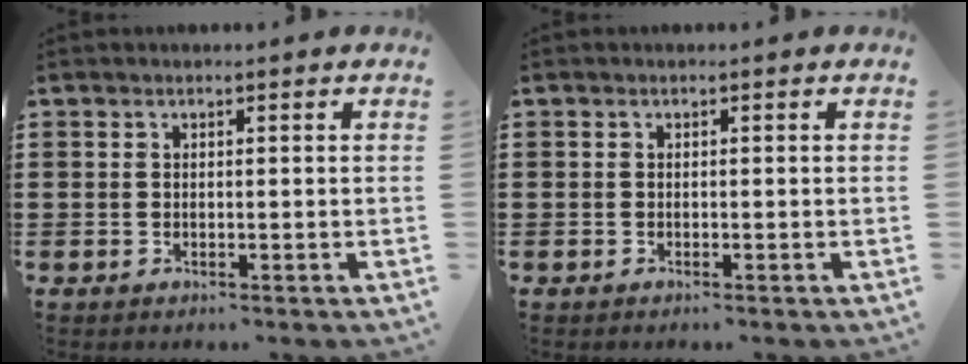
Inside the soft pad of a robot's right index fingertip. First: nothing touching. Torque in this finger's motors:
{"motor_torque": [-0.90, 1.25, -0.17, 0.00]}